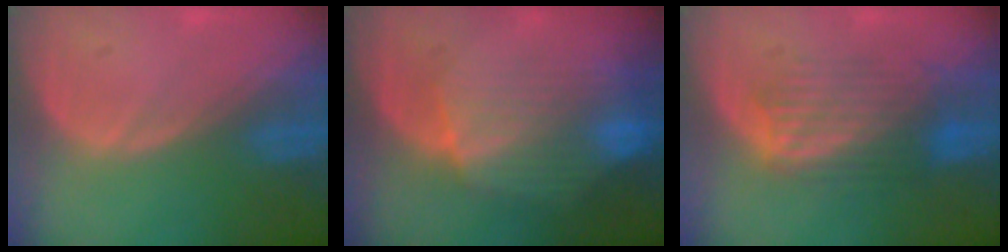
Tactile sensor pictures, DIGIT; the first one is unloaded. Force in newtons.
{"total": 8.9, "press": 8.0, "slide": 3.9}
{"total": 6.4, "press": 6.3, "slide": 0.6}